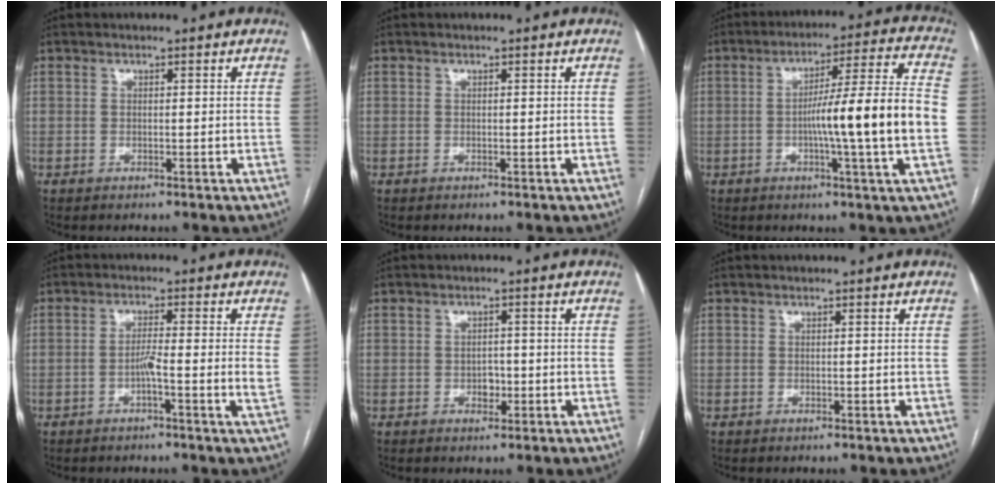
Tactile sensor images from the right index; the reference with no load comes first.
{"total": 0.0}
{"total": 14.7, "force": [-2.1, -1.2, 14.5], "torque": [-0.228, 0.006, -0.040]}
{"total": 4.0, "force": [-1.0, -0.6, 3.8], "torque": [-0.066, -0.002, -0.020]}
{"total": 2.0, "force": [-0.7, 1.4, 1.3], "torque": [-0.016, 0.005, -0.007]}
{"total": 0.0}